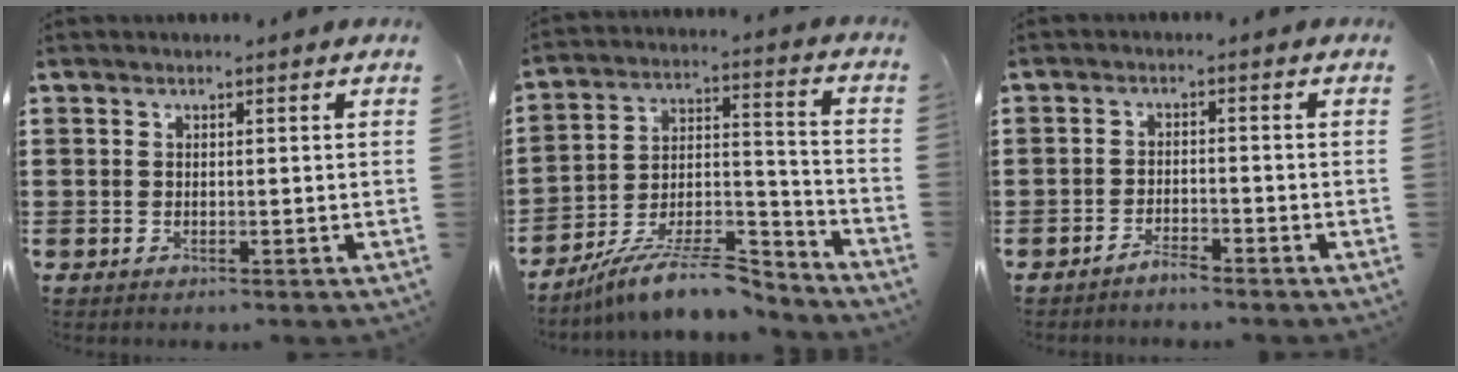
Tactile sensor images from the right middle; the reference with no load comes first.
{"total": 11.3, "force": [-9.6, 1.8, 5.8], "torque": [-0.096, 0.029, -0.180]}
{"total": 0.7, "force": [-0.6, 0.1, 0.4], "torque": [-0.010, -0.003, -0.011]}